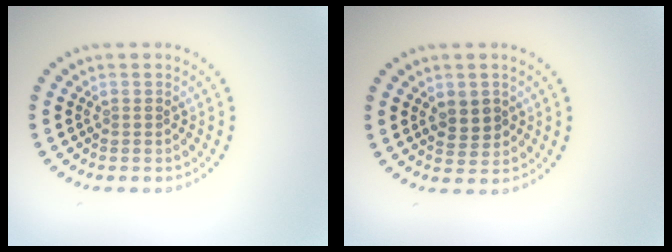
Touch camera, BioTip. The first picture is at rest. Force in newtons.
{"total": 2.4, "press": 2.3, "slide": 0.5}